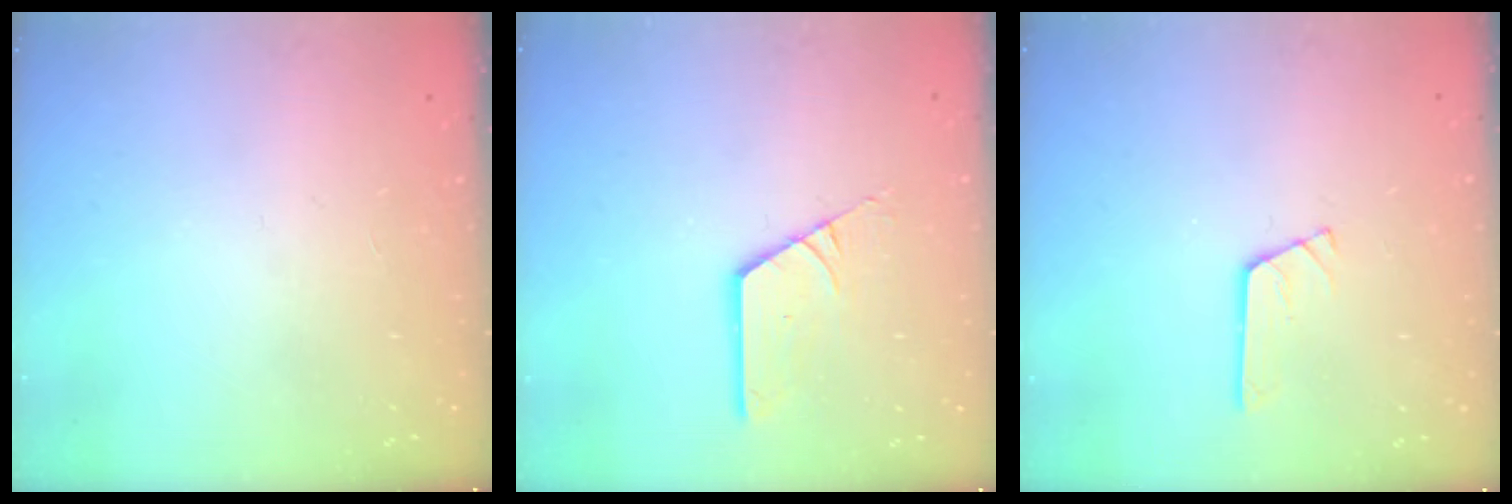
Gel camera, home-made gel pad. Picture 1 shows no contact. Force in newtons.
{"total": 5.3, "press": 5.2, "slide": 0.5}
{"total": 2.9, "press": 2.9, "slide": 0.2}